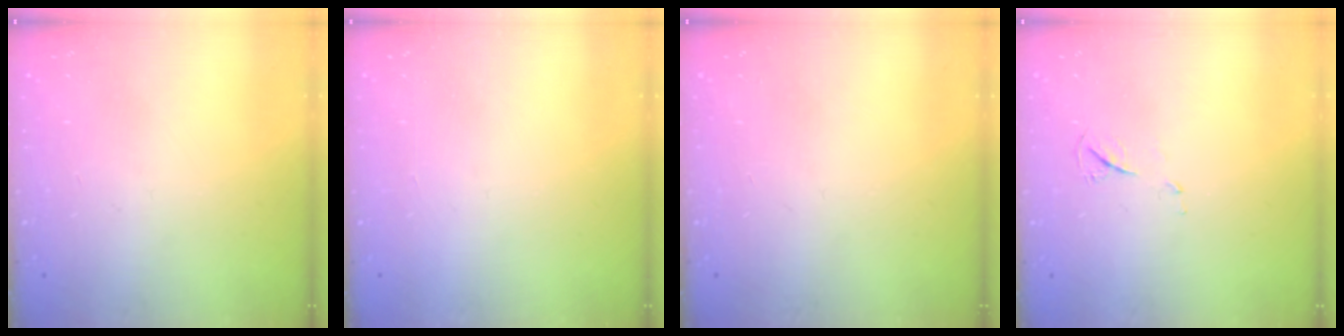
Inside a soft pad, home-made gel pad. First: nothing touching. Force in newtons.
{"total": 1.5, "press": 1.5, "slide": 0.1}
{"total": 0.0}
{"total": 4.5, "press": 4.5, "slide": 0.6}